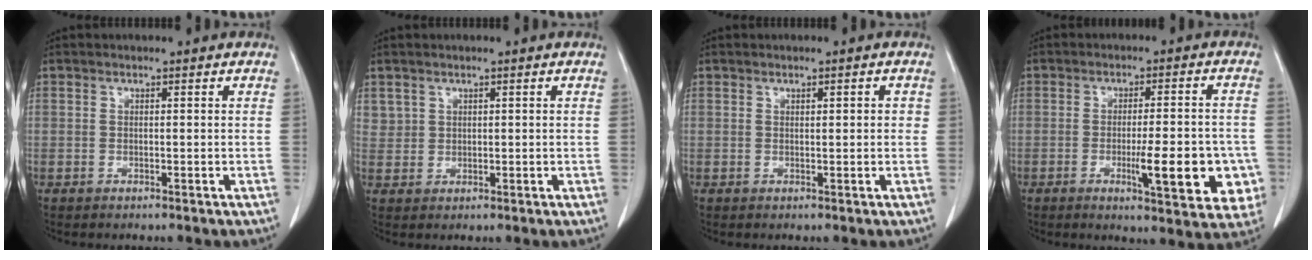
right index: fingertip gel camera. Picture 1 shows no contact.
{"total": 2.2, "force": [1.4, 1.8, 0.0], "torque": [0.015, 0.003, 0.022]}
{"total": 1.5, "force": [0.5, 0.4, 1.4], "torque": [-0.022, 0.004, 0.008]}
{"total": 11.7, "force": [-3.4, 2.6, 10.9], "torque": [-0.127, 0.001, -0.036]}